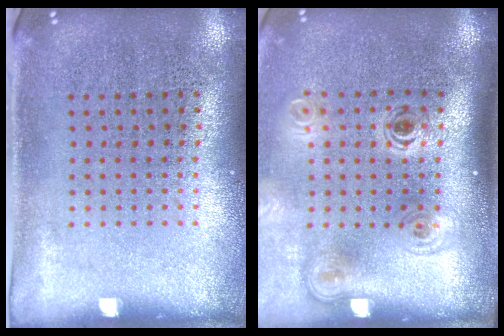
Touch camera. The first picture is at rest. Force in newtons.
{"total": 2.1, "press": 1.4, "slide": 1.5}